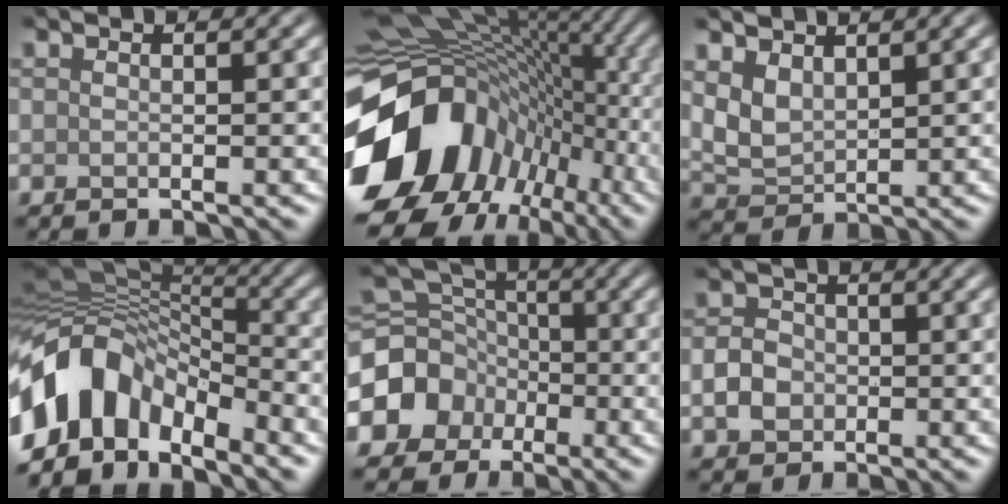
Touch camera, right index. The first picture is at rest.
{"total": 15.1, "force": [-4.1, 11.9, 8.3], "torque": [-0.159, -0.002, -0.080]}
{"total": 3.1, "force": [1.6, 1.8, 1.9], "torque": [-0.047, -0.002, 0.036]}
{"total": 10.9, "force": [-6.2, 6.2, 6.5], "torque": [-0.110, 0.008, -0.124]}
{"total": 7.2, "force": [-2.9, 6.2, 2.5], "torque": [-0.045, 0.002, -0.071]}
{"total": 2.5, "force": [-0.5, 2.1, 1.2], "torque": [-0.021, 0.001, -0.016]}